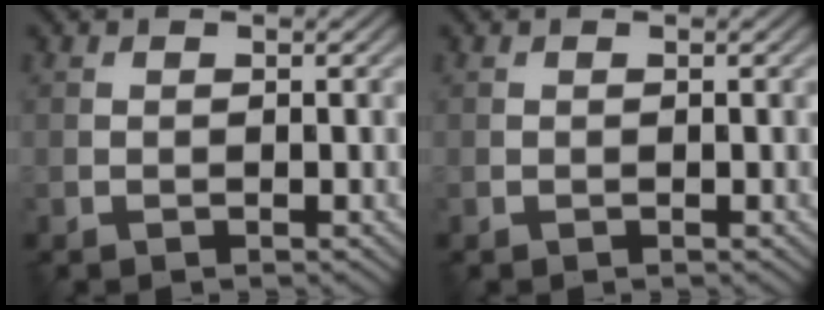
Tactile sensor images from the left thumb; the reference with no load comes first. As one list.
[{"total": 0.0}]